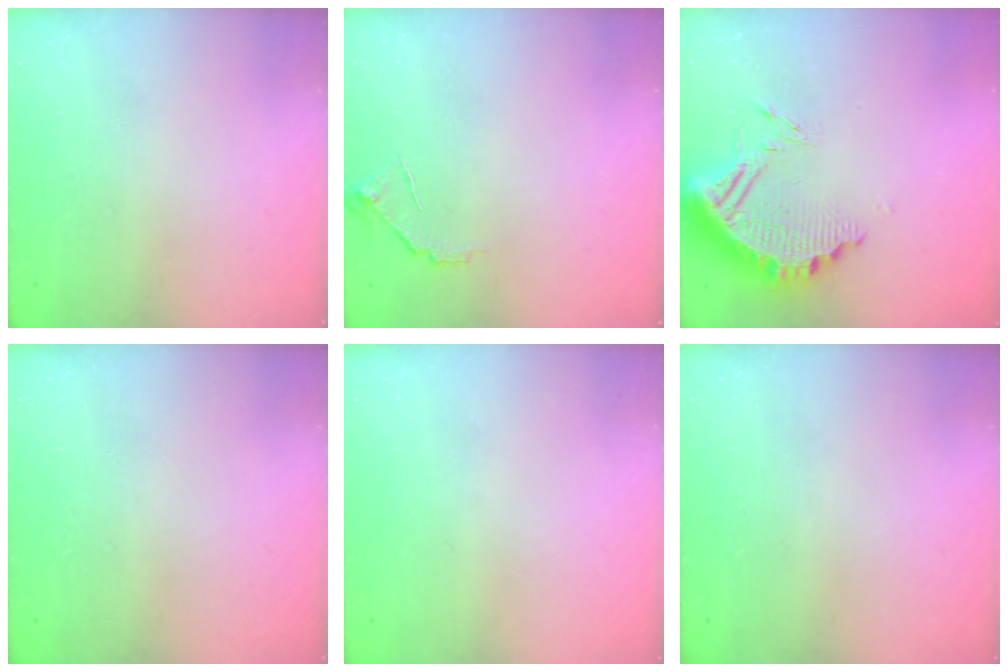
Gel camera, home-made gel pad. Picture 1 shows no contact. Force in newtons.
{"total": 5.7, "press": 5.7, "slide": 0.5}
{"total": 14.5, "press": 14.4, "slide": 1.1}
{"total": 0.0}
{"total": 0.0}
{"total": 0.0}